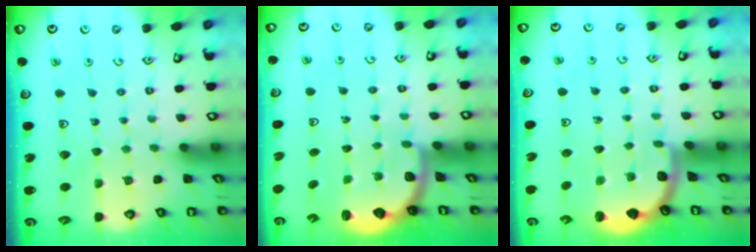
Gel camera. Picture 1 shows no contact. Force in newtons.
{"total": 2.2, "press": 2.0, "slide": 0.8}
{"total": 1.9, "press": 1.9, "slide": 0.0}